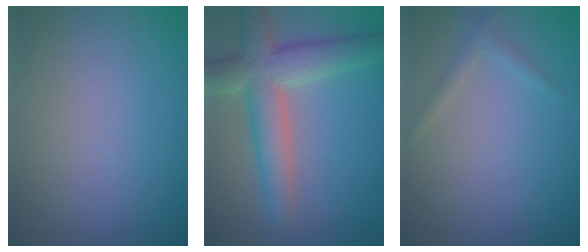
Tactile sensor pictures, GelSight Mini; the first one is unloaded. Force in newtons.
{"total": 6.8, "press": 6.8, "slide": 0.5}
{"total": 1.1, "press": 1.1, "slide": 0.1}